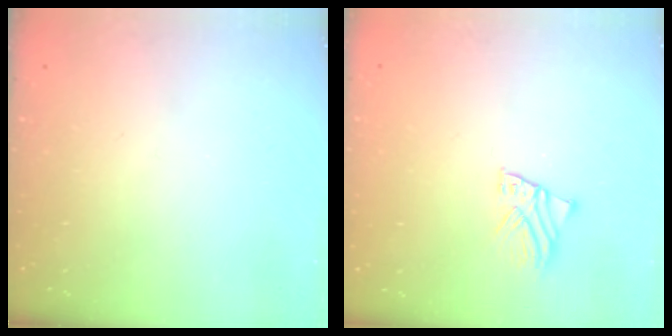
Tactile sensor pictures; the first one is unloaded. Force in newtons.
{"total": 2.2, "press": 2.2, "slide": 0.1}